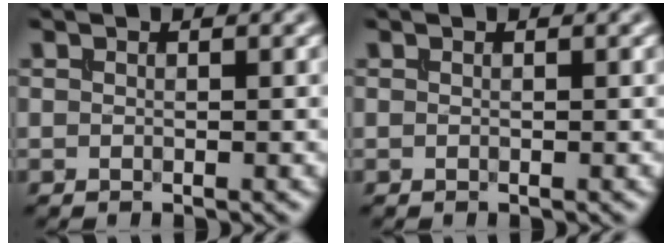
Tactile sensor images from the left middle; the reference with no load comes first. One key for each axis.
{"total": 0.0}